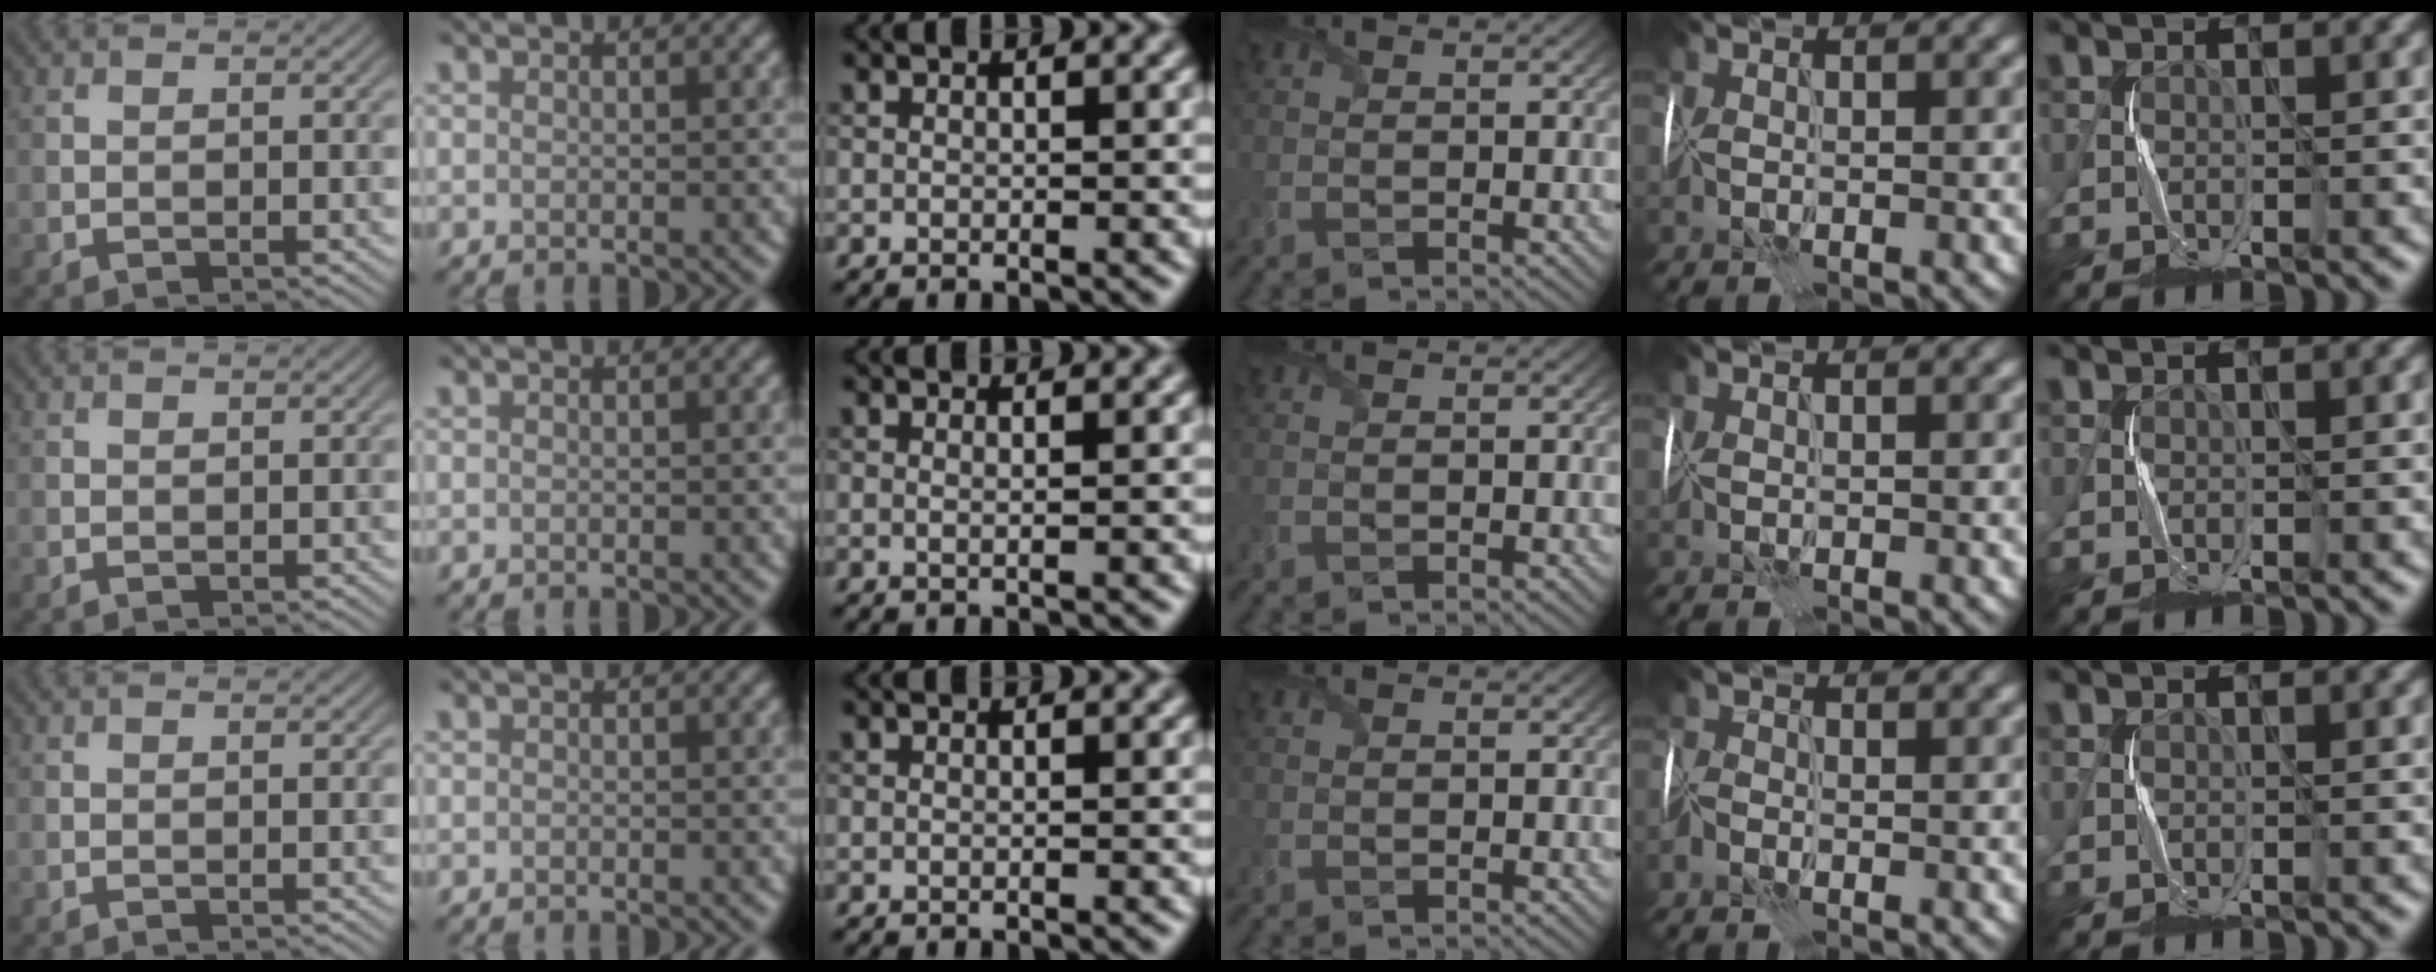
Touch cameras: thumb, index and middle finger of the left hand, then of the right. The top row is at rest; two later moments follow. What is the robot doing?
{"motion": "wrap", "object": "cellophane"}